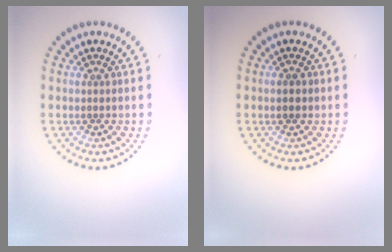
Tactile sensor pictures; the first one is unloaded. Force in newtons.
{"total": 1.5, "press": 1.5, "slide": 0.0}